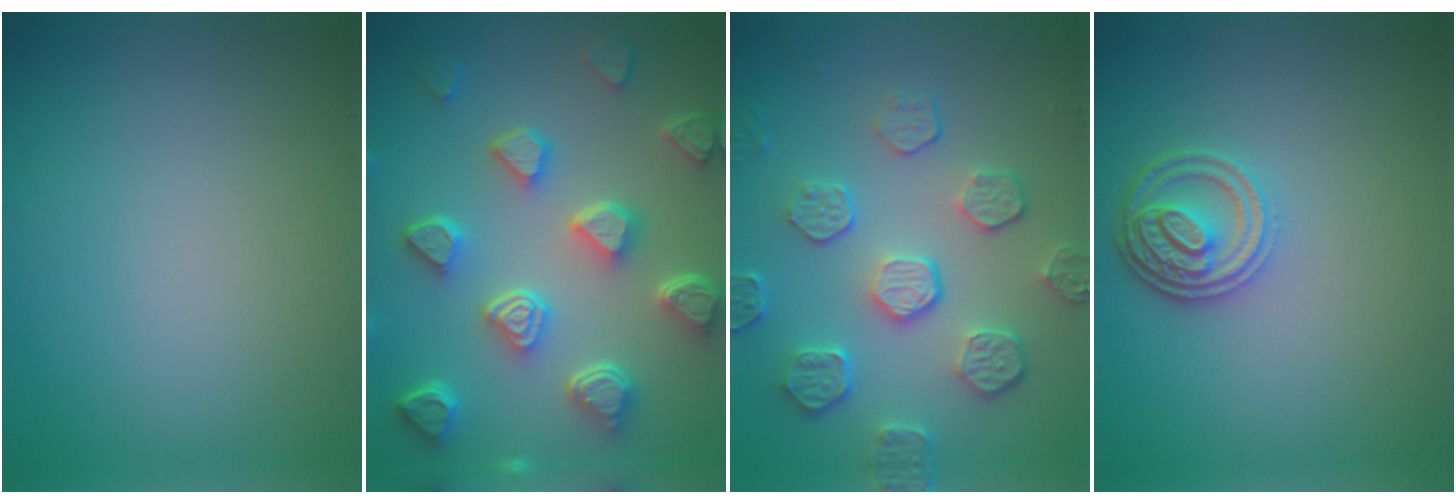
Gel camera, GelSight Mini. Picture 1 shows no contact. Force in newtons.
{"total": 7.3, "press": 5.8, "slide": 4.5}
{"total": 5.8, "press": 4.2, "slide": 4.0}
{"total": 3.8, "press": 3.2, "slide": 2.0}